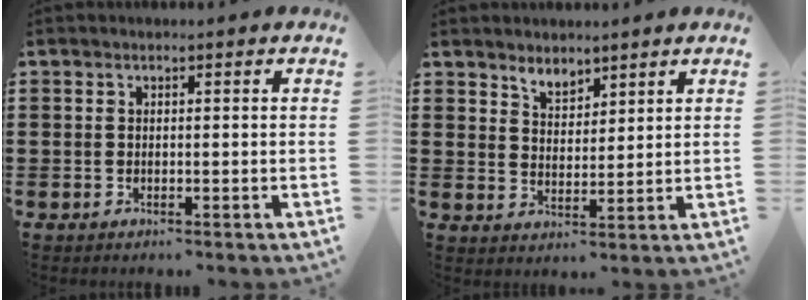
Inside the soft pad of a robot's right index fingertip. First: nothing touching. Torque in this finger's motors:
{"motor_torque": [0.00, 0.00, 0.06, 0.05]}